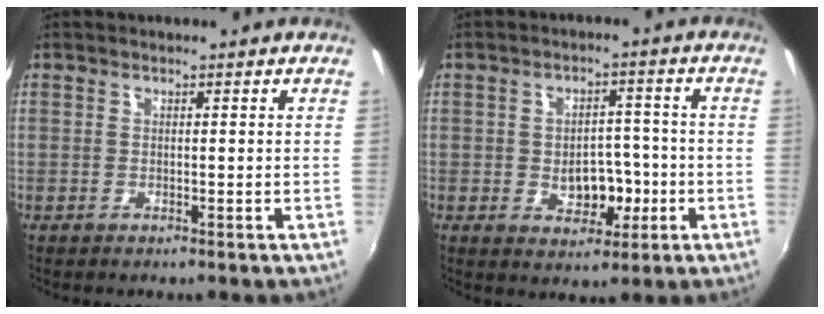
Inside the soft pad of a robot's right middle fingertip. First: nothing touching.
{"total": 6.3, "force": [-1.4, 4.3, 4.4], "torque": [-0.069, 0.004, -0.009]}